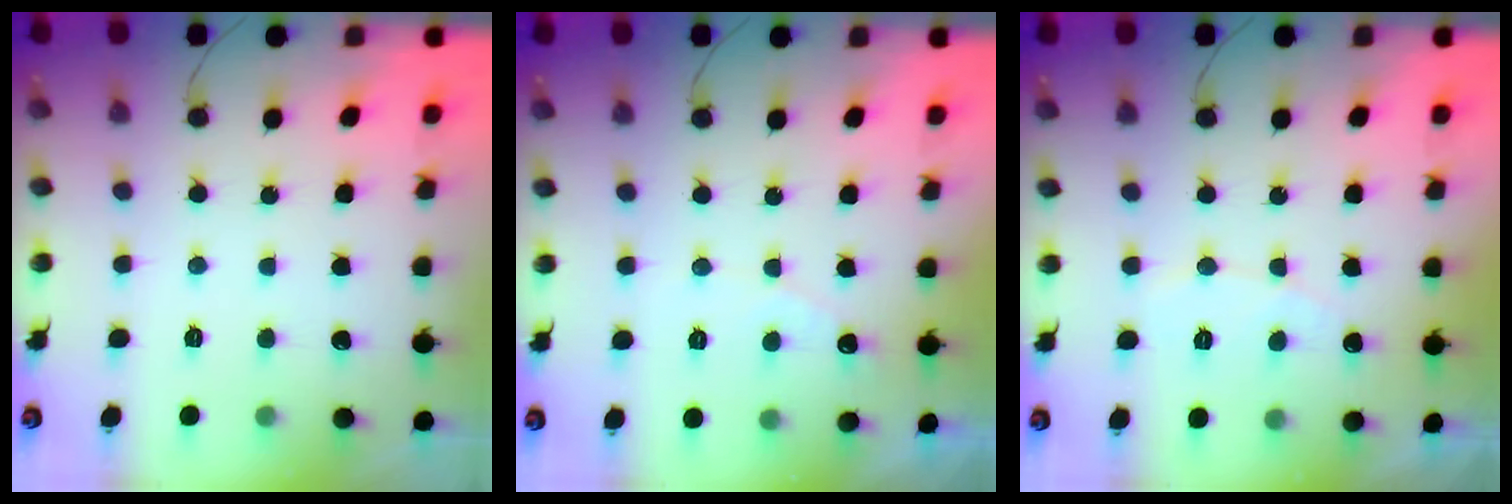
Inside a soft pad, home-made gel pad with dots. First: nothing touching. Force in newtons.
{"total": 2.7, "press": 2.7, "slide": 0.1}
{"total": 4.4, "press": 4.4, "slide": 0.4}